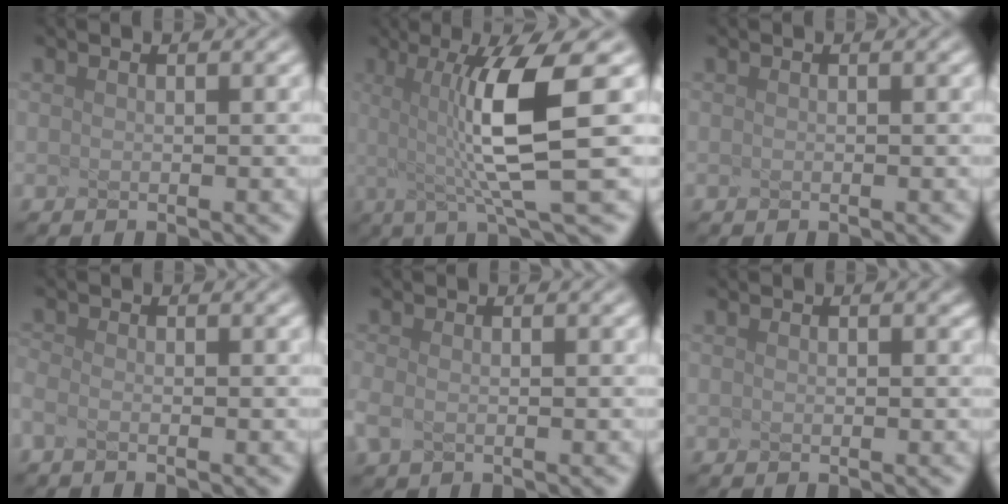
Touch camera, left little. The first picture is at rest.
{"total": 7.1, "force": [-1.0, 0.3, 7.0], "torque": [-0.142, -0.010, 0.024]}
{"total": 0.0}
{"total": 1.5, "force": [-1.4, -0.5, 0.0], "torque": [-0.023, 0.000, 0.002]}
{"total": 1.1, "force": [-0.9, -0.6, -0.2], "torque": [-0.026, -0.005, 0.018]}
{"total": 0.0}